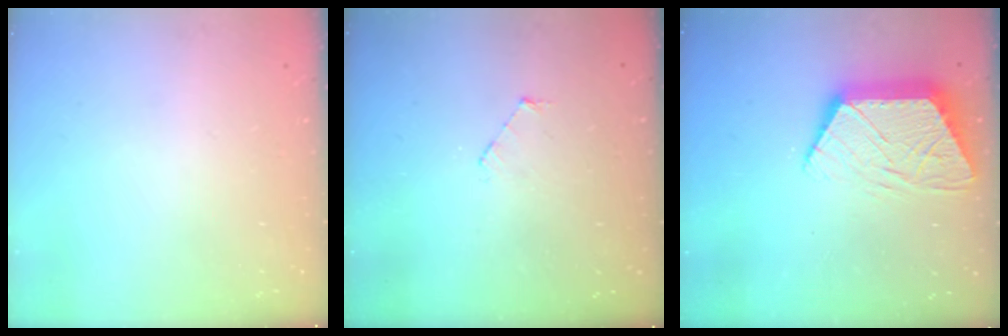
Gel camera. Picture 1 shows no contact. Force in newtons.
{"total": 3.6, "press": 3.6, "slide": 0.3}
{"total": 13.3, "press": 13.2, "slide": 0.8}